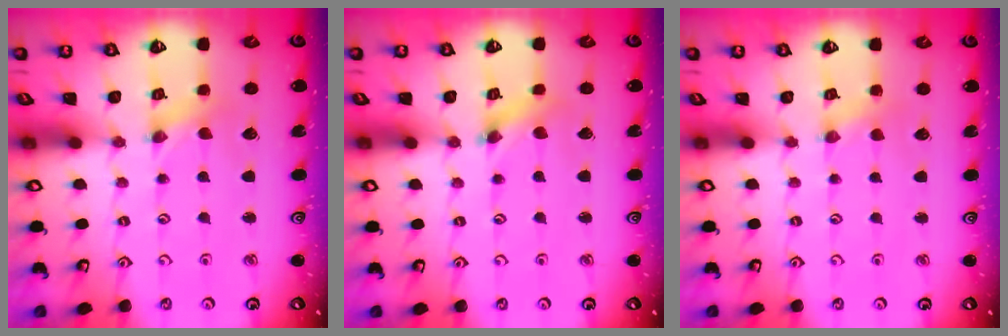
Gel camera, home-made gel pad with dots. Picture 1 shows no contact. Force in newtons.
{"total": 2.0, "press": 2.0, "slide": 0.1}
{"total": 1.6, "press": 1.6, "slide": 0.3}